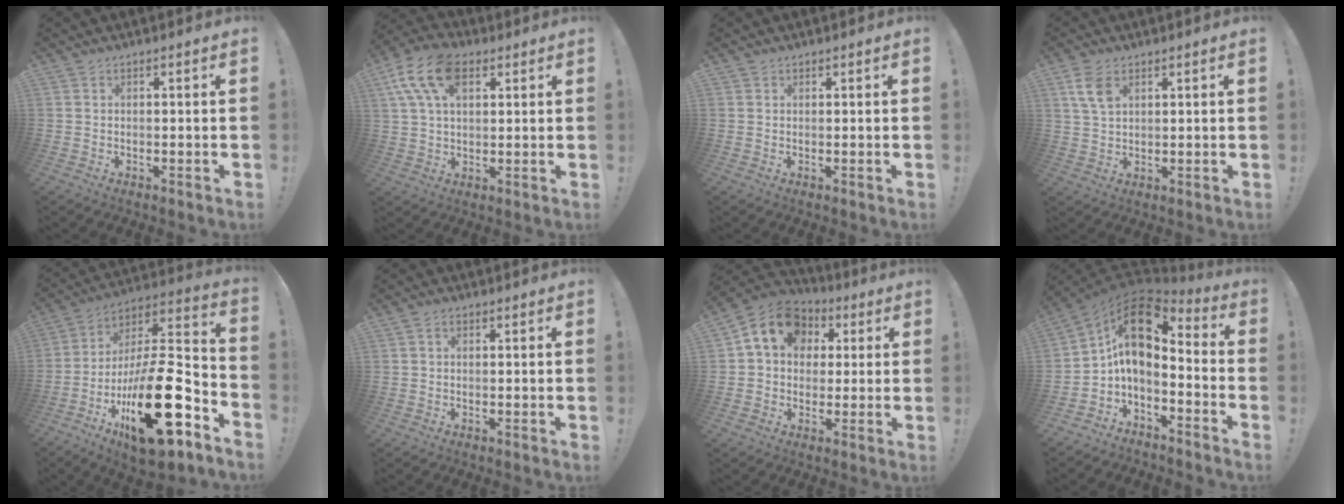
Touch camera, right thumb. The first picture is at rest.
{"total": 14.3, "force": [5.9, 8.5, 9.8], "torque": [-0.181, -0.009, 0.109]}
{"total": 0.6, "force": [0.5, 0.3, 0.0], "torque": [0.006, -0.004, 0.010]}
{"total": 6.6, "force": [3.2, 3.9, 4.2], "torque": [-0.076, -0.008, 0.060]}
{"total": 26.6, "force": [-10.8, 9.3, 22.5], "torque": [-0.371, 0.045, -0.170]}
{"total": 1.4, "force": [0.5, 1.0, 0.8], "torque": [-0.008, 0.002, 0.007]}
{"total": 12.3, "force": [4.1, 9.8, 6.2], "torque": [-0.087, -0.011, 0.081]}
{"total": 13.3, "force": [3.8, 7.6, 10.3], "torque": [-0.174, -0.019, 0.069]}